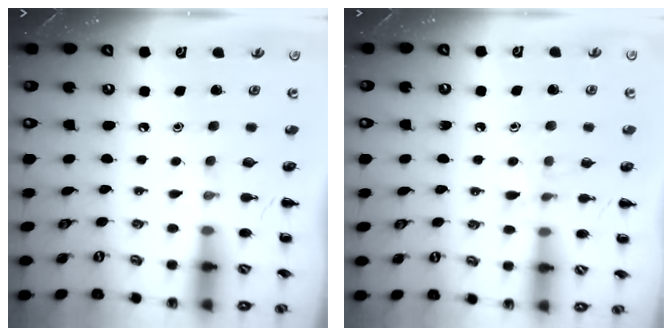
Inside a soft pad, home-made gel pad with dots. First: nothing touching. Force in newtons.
{"total": 7.0, "press": 6.9, "slide": 1.3}